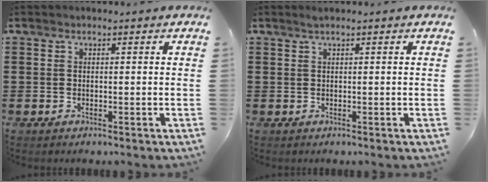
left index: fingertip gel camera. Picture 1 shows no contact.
{"total": 0.7, "force": [0.5, 0.0, 0.6], "torque": [-0.010, 0.000, 0.009]}